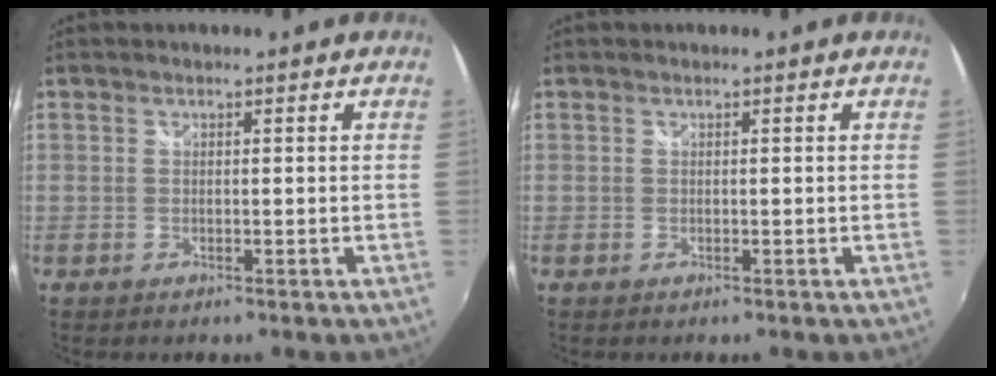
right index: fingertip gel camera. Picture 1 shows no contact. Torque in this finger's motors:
{"motor_torque": [-0.03, 0.10, -0.02, 0.01]}